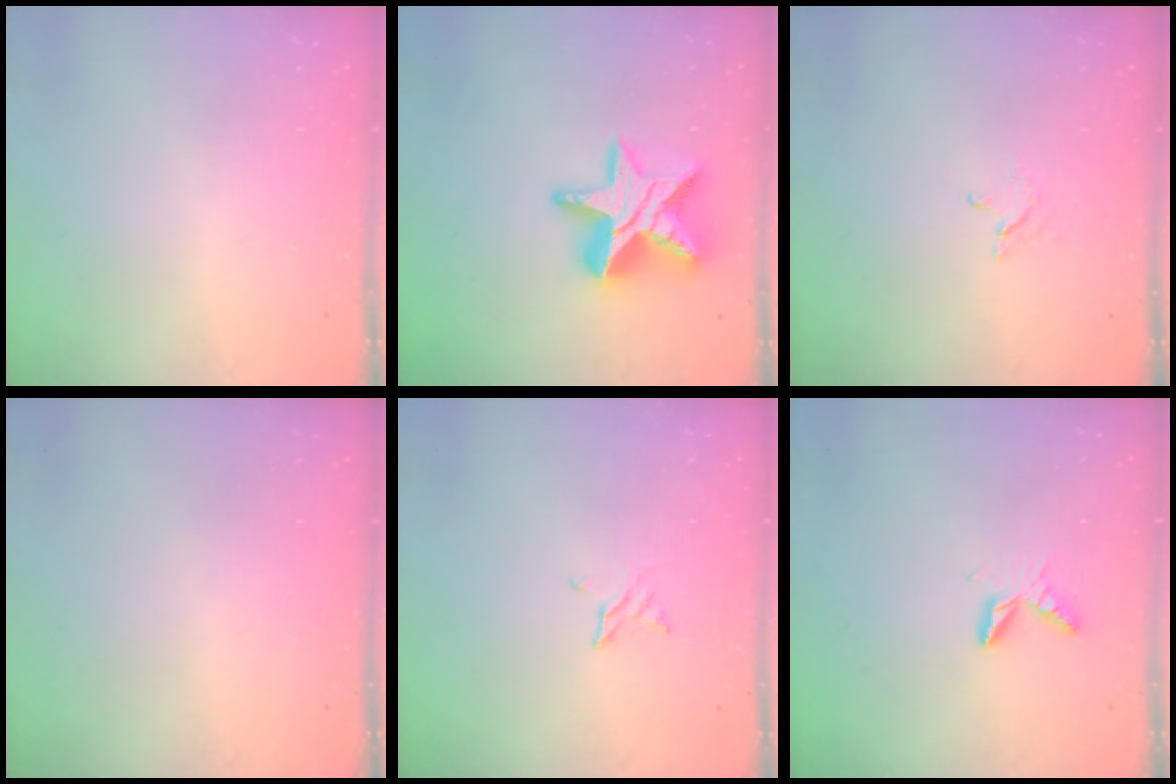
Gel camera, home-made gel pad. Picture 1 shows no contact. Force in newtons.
{"total": 19.1, "press": 19.1, "slide": 1.3}
{"total": 2.6, "press": 2.6, "slide": 0.3}
{"total": 0.0}
{"total": 3.0, "press": 3.0, "slide": 0.3}
{"total": 6.5, "press": 6.5, "slide": 0.4}